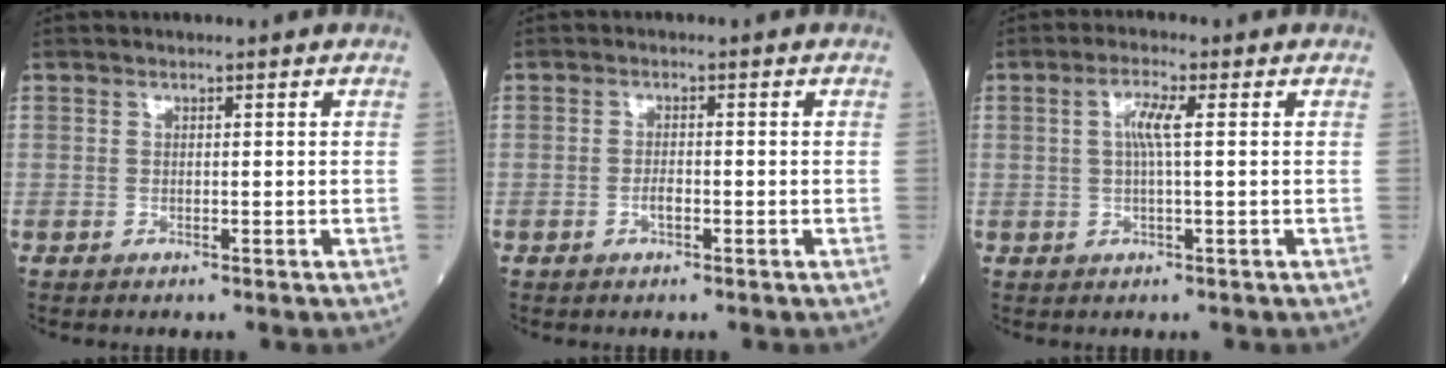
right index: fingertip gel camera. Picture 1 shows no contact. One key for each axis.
{"total": 1.5, "fx": -0.7, "fy": 0.5, "fz": 1.2, "tx": -0.025, "ty": 0.001, "tz": -0.013}
{"total": 3.4, "fx": 0.5, "fy": 0.4, "fz": 3.4, "tx": -0.066, "ty": 0.008, "tz": 0.009}